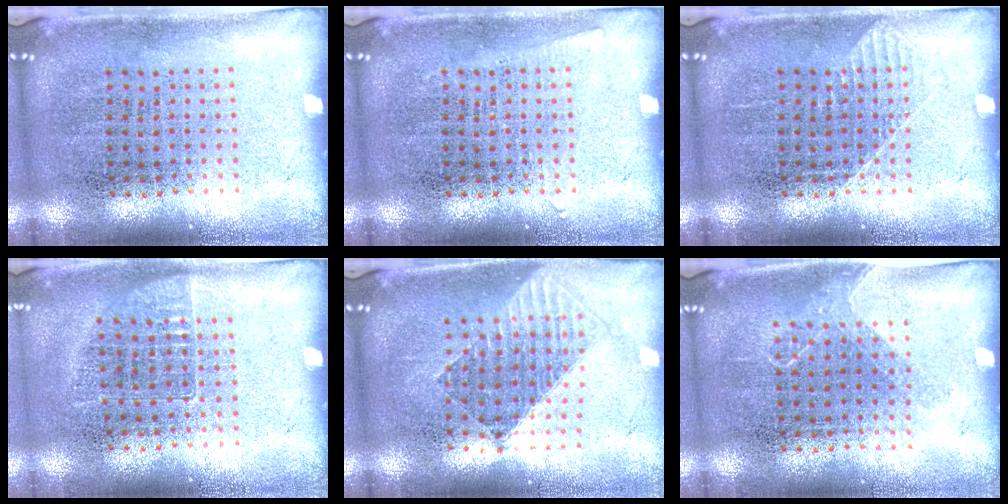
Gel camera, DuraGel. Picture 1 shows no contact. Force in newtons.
{"total": 0.7, "press": 0.7, "slide": 0.0}
{"total": 0.8, "press": 0.8, "slide": 0.2}
{"total": 0.7, "press": 0.7, "slide": 0.1}
{"total": 1.5, "press": 1.3, "slide": 0.8}
{"total": 1.1, "press": 0.8, "slide": 0.7}